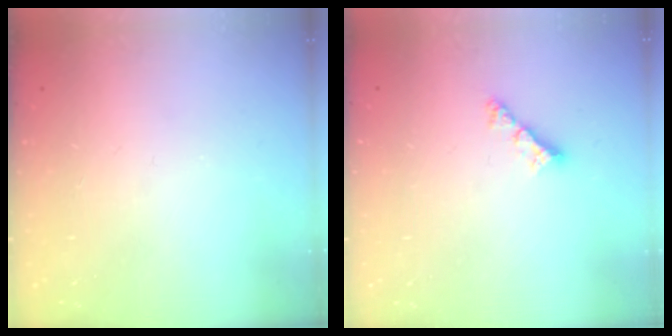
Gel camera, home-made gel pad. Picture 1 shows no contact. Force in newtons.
{"total": 4.2, "press": 4.2, "slide": 0.2}